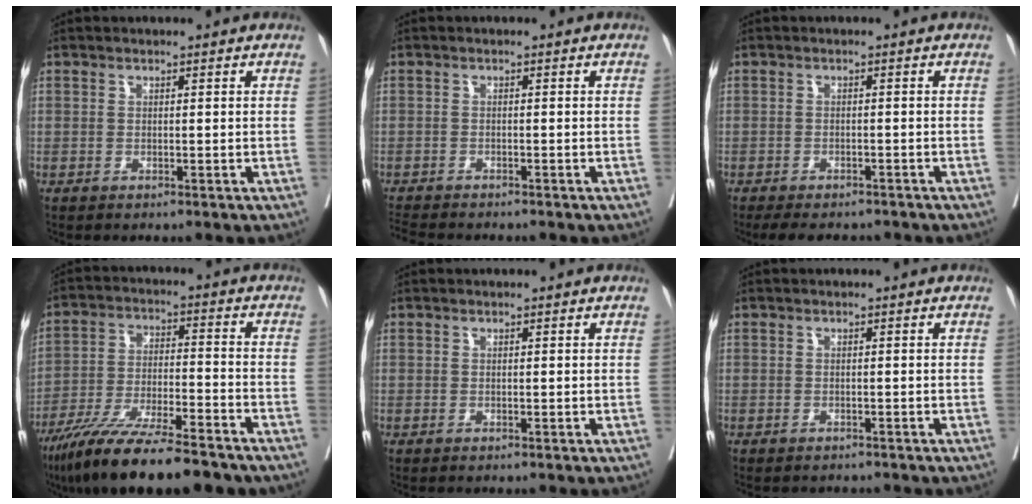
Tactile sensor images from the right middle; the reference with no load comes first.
{"total": 4.5, "force": [-4.3, 0.2, 1.4], "torque": [-0.020, -0.013, -0.073]}
{"total": 7.7, "force": [-6.8, 2.4, 2.8], "torque": [-0.030, -0.006, -0.089]}
{"total": 17.2, "force": [-13.7, 2.6, 10.1], "torque": [-0.169, -0.029, -0.229]}
{"total": 0.0}
{"total": 2.6, "force": [-2.4, 0.9, 0.5], "torque": [-0.007, -0.002, -0.032]}